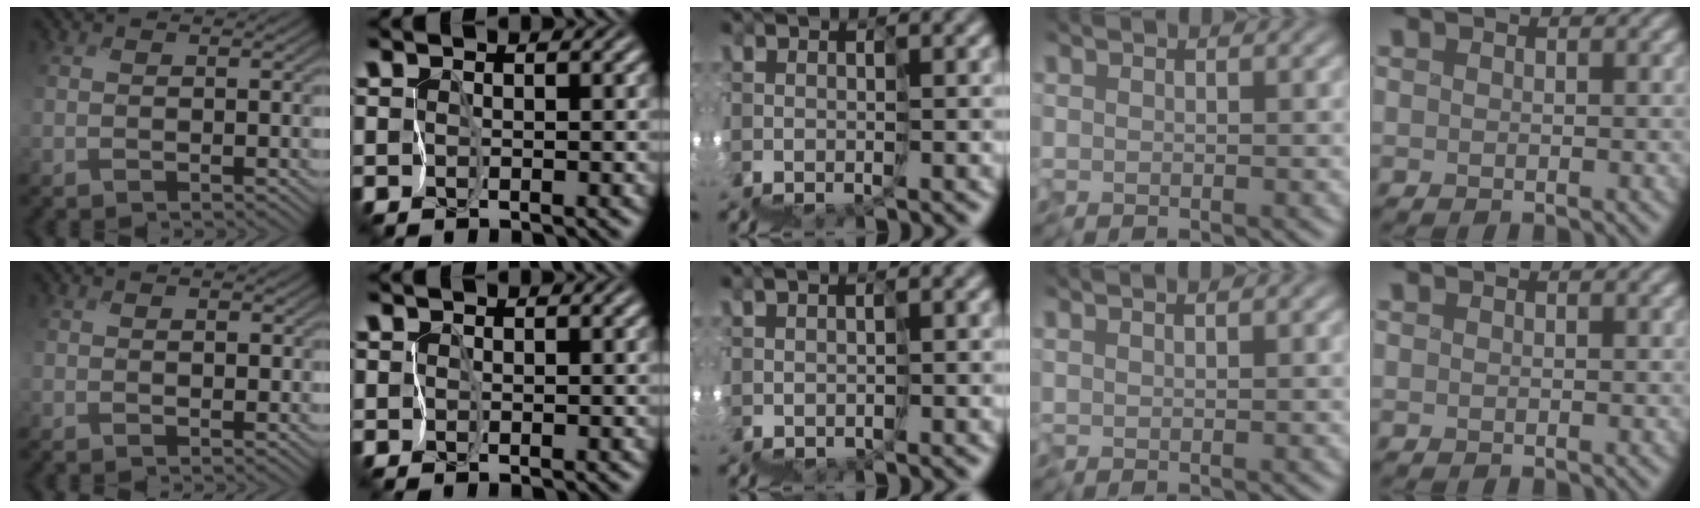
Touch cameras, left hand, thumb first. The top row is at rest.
{"thumb": {"total": 0.7, "force": [-0.1, 0.4, 0.6], "torque": [-0.007, -0.001, 0.001]}, "middle": {"total": 0.8, "force": [0.6, -0.5, -0.4], "torque": [0.012, 0.013, 0.005]}, "ring": {"total": 1.0, "force": [0.8, 0.0, 0.7], "torque": [-0.006, 0.002, 0.006]}}